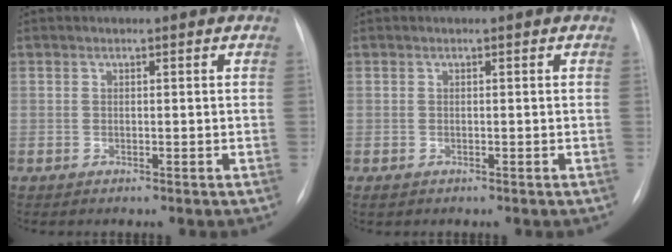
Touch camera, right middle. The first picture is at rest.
{"total": 0.8, "force": [-0.6, 0.5, 0.4], "torque": [-0.009, 0.000, -0.006]}